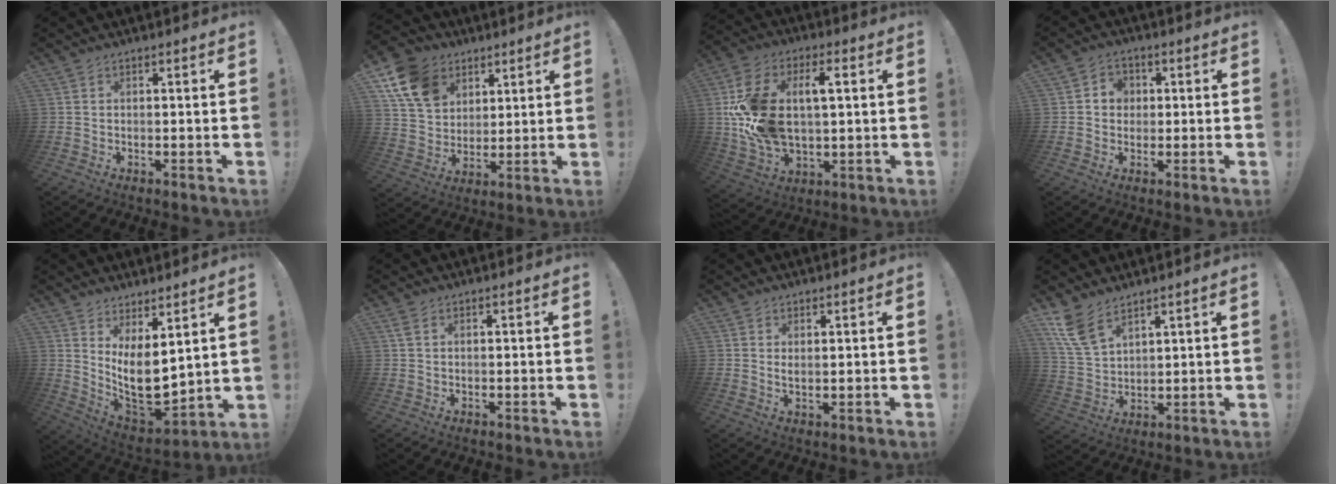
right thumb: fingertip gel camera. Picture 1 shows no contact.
{"total": 15.0, "force": [7.3, 11.2, 6.8], "torque": [-0.110, -0.032, 0.148]}
{"total": 19.5, "force": [3.3, 11.9, 15.1], "torque": [-0.284, -0.002, 0.059]}
{"total": 4.9, "force": [0.2, 4.6, 1.7], "torque": [-0.033, 0.008, 0.005]}
{"total": 12.7, "force": [2.6, 6.1, 10.9], "torque": [-0.181, -0.046, 0.058]}
{"total": 1.6, "force": [0.8, 0.6, 1.3], "torque": [-0.027, 0.002, 0.014]}
{"total": 1.8, "force": [1.2, 0.4, 1.2], "torque": [-0.020, -0.006, 0.021]}
{"total": 9.3, "force": [6.8, 4.3, 4.7], "torque": [-0.090, -0.030, 0.135]}